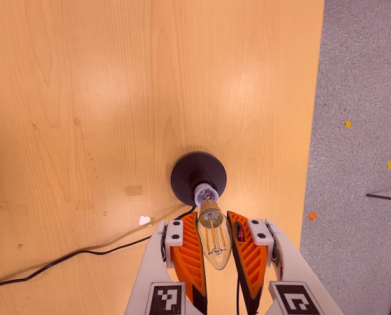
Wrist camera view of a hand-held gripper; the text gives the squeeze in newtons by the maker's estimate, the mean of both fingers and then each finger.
{"total": 20.1, "left": 22.6, "right": 17.5}